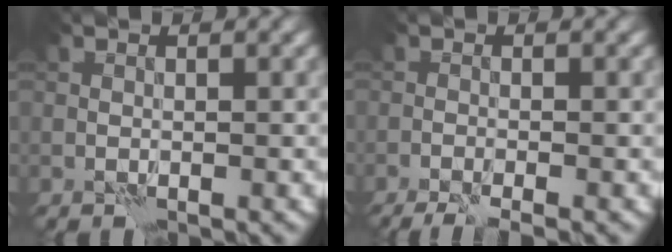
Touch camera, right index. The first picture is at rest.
{"total": 3.5, "force": [-2.7, 0.4, 2.2], "torque": [-0.048, -0.010, -0.048]}